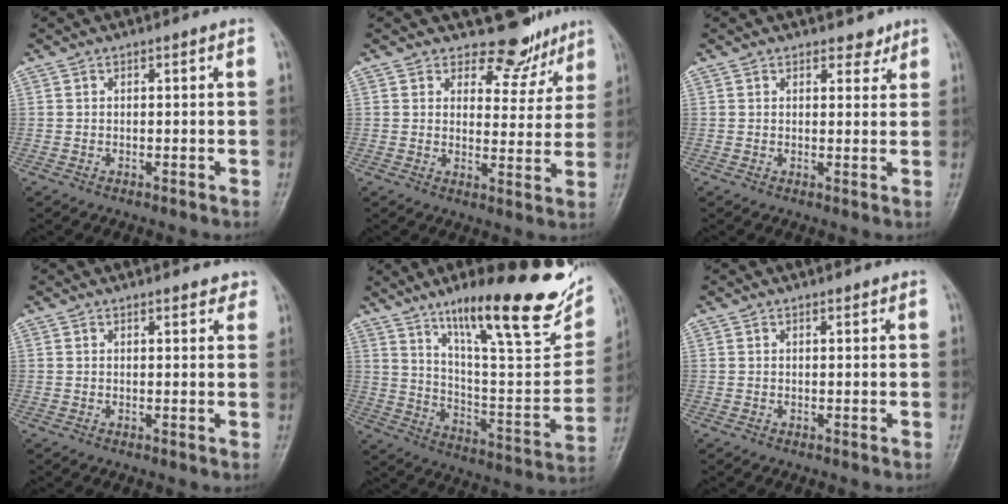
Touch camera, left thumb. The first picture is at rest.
{"total": 7.5, "force": [6.4, 3.9, 0.8], "torque": [0.022, -0.054, 0.081]}
{"total": 2.5, "force": [2.0, 1.4, 0.7], "torque": [0.010, -0.011, 0.023]}
{"total": 2.4, "force": [2.0, 0.9, 1.0], "torque": [0.005, -0.005, 0.019]}
{"total": 28.4, "force": [17.1, 7.0, 21.5], "torque": [-0.286, -0.058, 0.273]}
{"total": 0.5, "force": [0.4, 0.2, 0.2], "torque": [-0.008, -0.004, 0.006]}